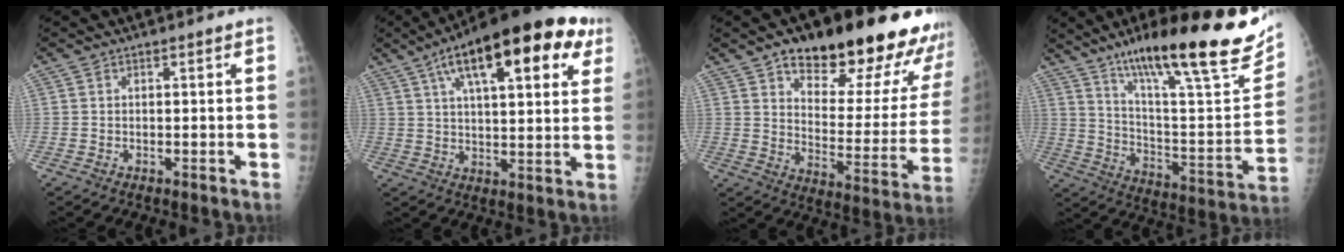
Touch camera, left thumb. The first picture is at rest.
{"total": 21.0, "force": [10.1, 7.2, 16.9], "torque": [-0.235, 0.001, 0.147]}
{"total": 26.3, "force": [19.0, 9.2, 15.5], "torque": [-0.164, -0.088, 0.258]}
{"total": 30.1, "force": [18.7, 6.2, 22.8], "torque": [-0.320, -0.054, 0.296]}